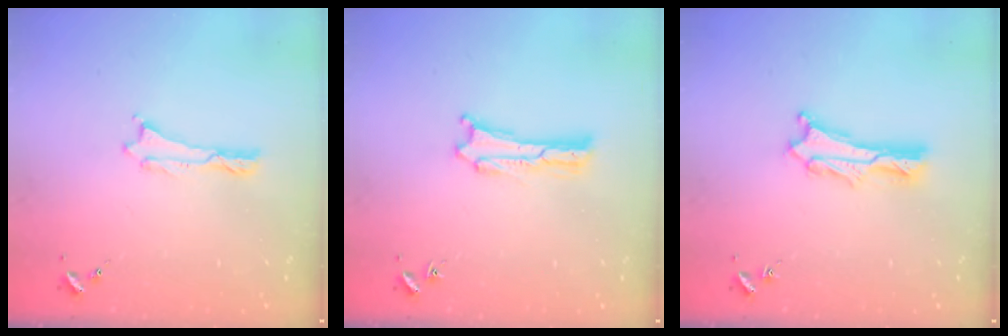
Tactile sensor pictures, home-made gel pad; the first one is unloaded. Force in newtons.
{"total": 0.0}
{"total": 1.5, "press": 1.4, "slide": 0.2}